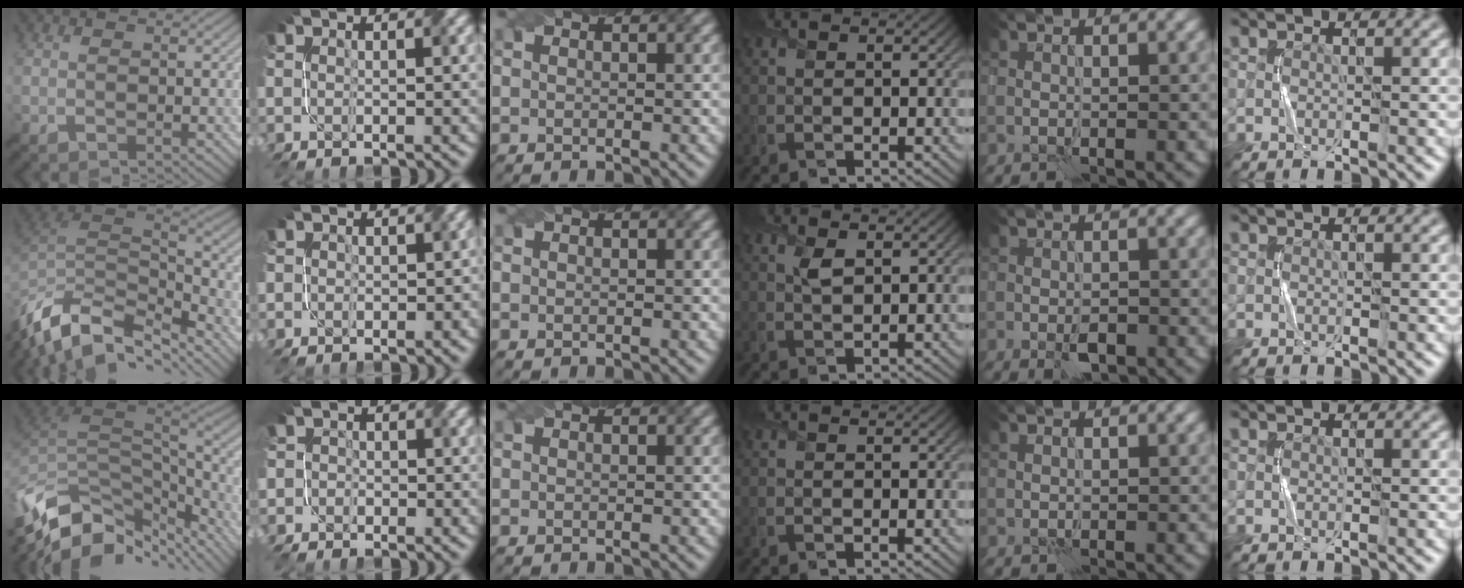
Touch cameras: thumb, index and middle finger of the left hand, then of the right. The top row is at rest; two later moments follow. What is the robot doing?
{"motion": "twist", "object": "screw"}